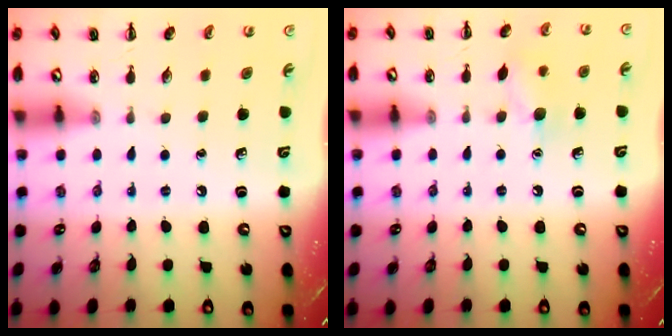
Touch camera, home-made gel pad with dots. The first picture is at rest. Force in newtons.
{"total": 7.7, "press": 7.6, "slide": 1.4}